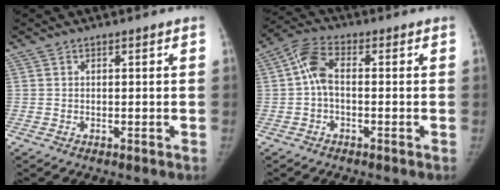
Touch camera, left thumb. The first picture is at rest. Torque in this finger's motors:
{"motor_torque": [-0.25, 0.19, 0.19, -0.12, 0.02]}